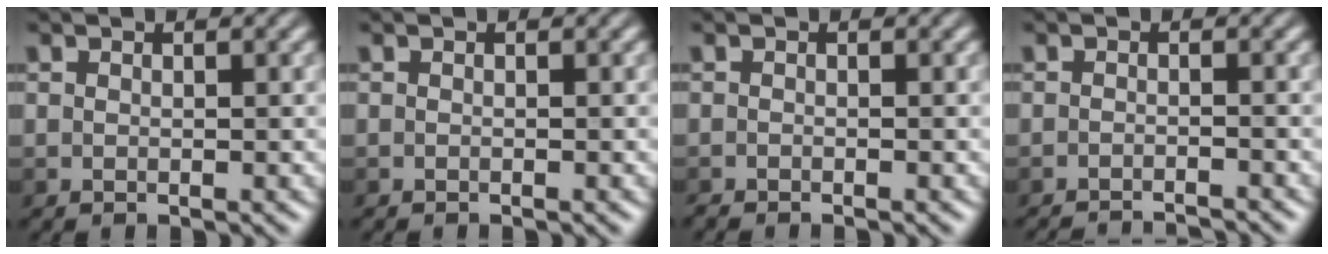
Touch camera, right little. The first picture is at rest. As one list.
[{"total": 0.0}, {"total": 0.7, "force": [-0.7, 0.1, 0.0], "torque": [0.001, -0.001, -0.009]}, {"total": 3.9, "force": [-3.8, 0.6, 0.6], "torque": [0.012, 0.004, -0.050]}]